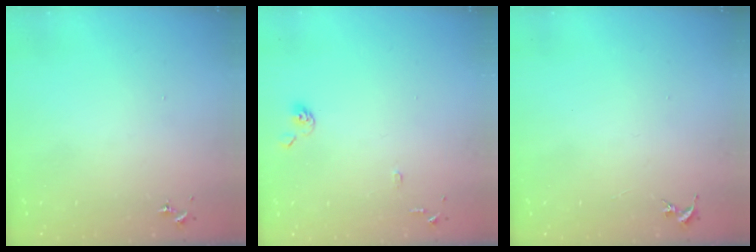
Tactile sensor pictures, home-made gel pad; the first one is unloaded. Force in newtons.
{"total": 7.0, "press": 7.0, "slide": 0.7}
{"total": 0.0}